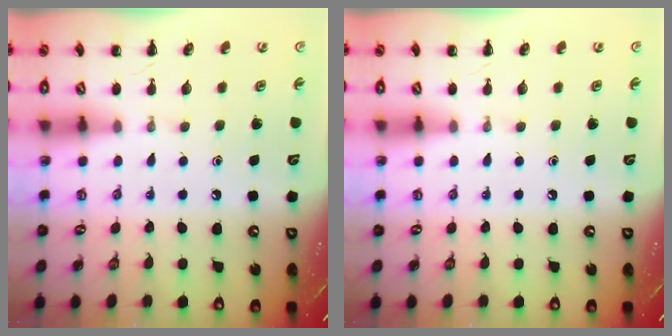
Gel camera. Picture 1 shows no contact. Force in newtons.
{"total": 0.0}